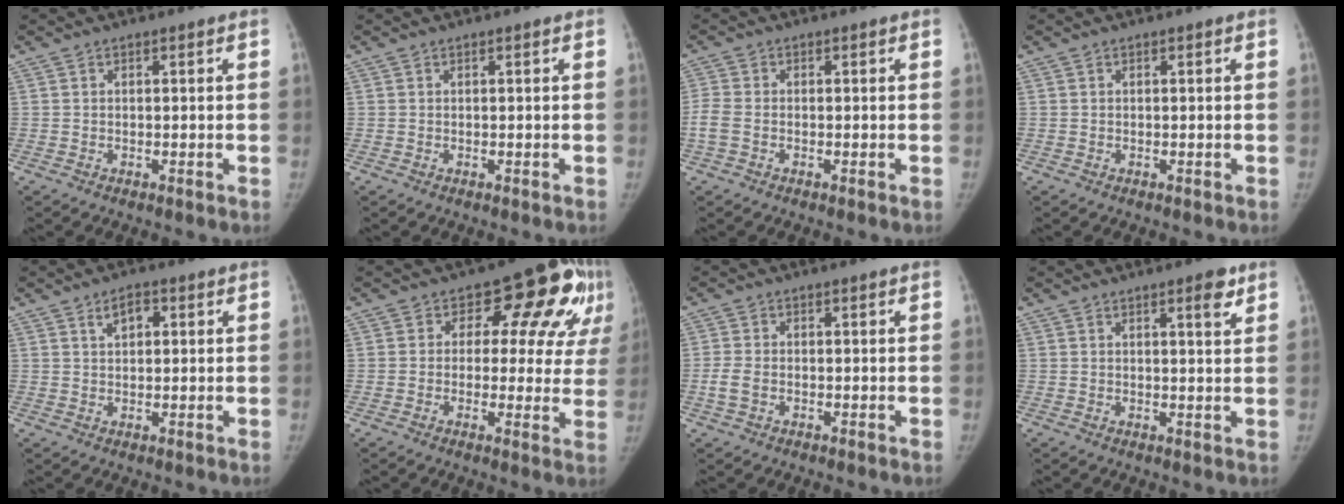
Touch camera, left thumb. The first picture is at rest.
{"total": 0.0}
{"total": 3.3, "force": [-0.9, 2.1, 2.4], "torque": [-0.067, -0.001, -0.025]}
{"total": 0.0}
{"total": 3.4, "force": [1.4, 2.0, 2.4], "torque": [-0.030, 0.004, 0.022]}
{"total": 14.7, "force": [5.3, 8.7, 10.6], "torque": [-0.075, -0.003, 0.049]}
{"total": 3.1, "force": [-0.9, 2.0, 2.1], "torque": [-0.052, 0.004, -0.019]}
{"total": 3.3, "force": [2.0, 0.8, 2.6], "torque": [-0.030, -0.012, 0.027]}